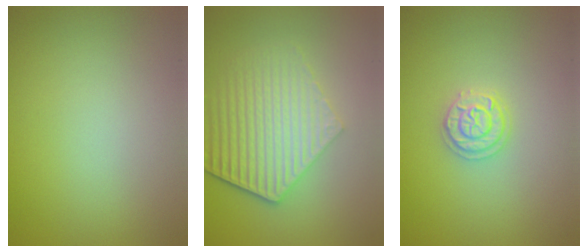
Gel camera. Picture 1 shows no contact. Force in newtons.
{"total": 5.9, "press": 4.4, "slide": 4.0}
{"total": 2.0, "press": 2.0, "slide": 0.3}